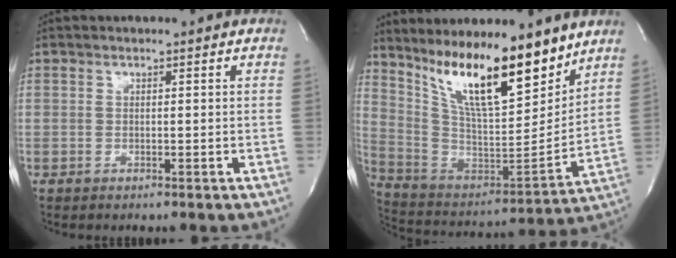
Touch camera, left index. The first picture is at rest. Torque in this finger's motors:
{"motor_torque": [0.90, -0.70, 1.05, 0.21]}